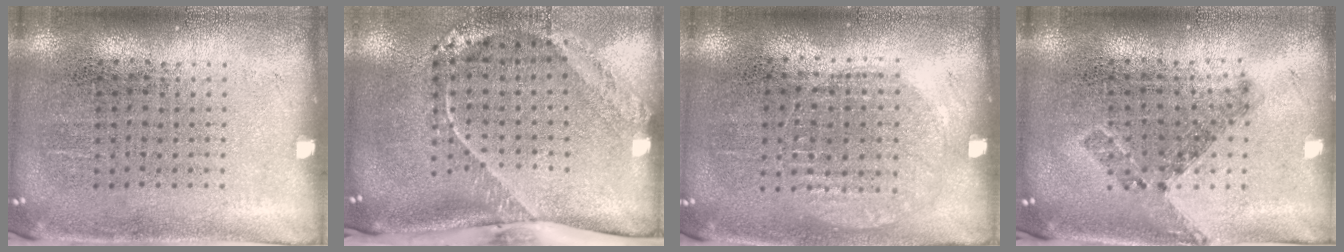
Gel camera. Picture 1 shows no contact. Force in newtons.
{"total": 2.7, "press": 1.8, "slide": 2.0}
{"total": 1.0, "press": 0.9, "slide": 0.4}
{"total": 0.6, "press": 0.5, "slide": 0.3}